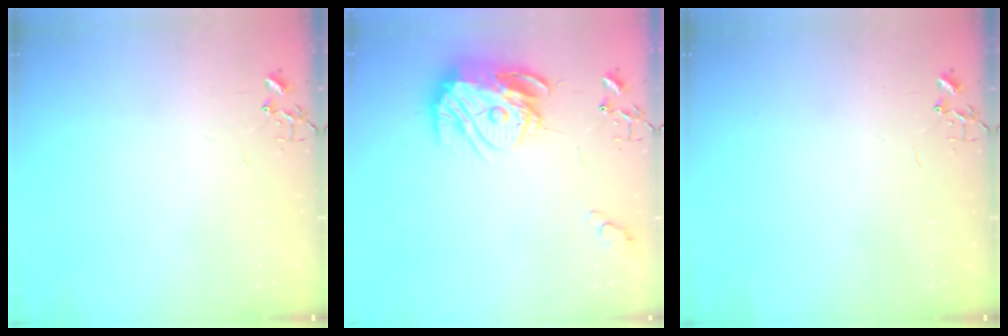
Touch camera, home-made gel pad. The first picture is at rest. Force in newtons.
{"total": 16.3, "press": 16.2, "slide": 1.6}
{"total": 0.0}